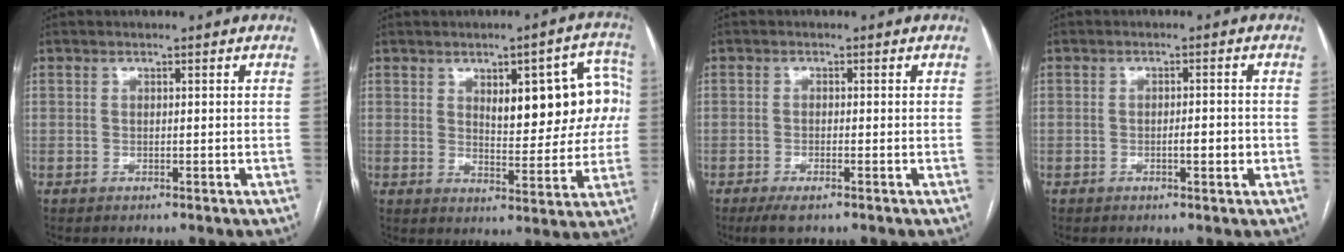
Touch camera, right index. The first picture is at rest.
{"total": 12.8, "force": [3.2, 4.9, 11.4], "torque": [-0.135, 0.030, 0.048]}
{"total": 2.8, "force": [-1.7, 0.4, 2.2], "torque": [-0.044, -0.008, -0.032]}
{"total": 2.6, "force": [-0.7, 0.6, 2.4], "torque": [-0.040, 0.001, -0.010]}